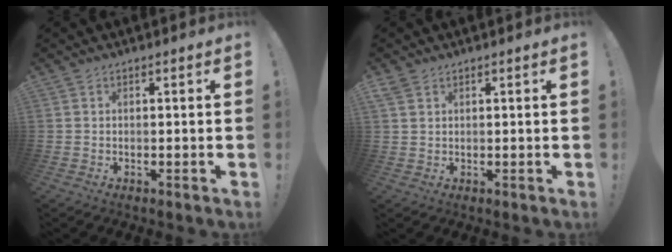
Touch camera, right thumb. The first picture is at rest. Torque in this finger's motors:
{"motor_torque": [-0.40, 0.59, 0.85, 0.08, 0.13]}